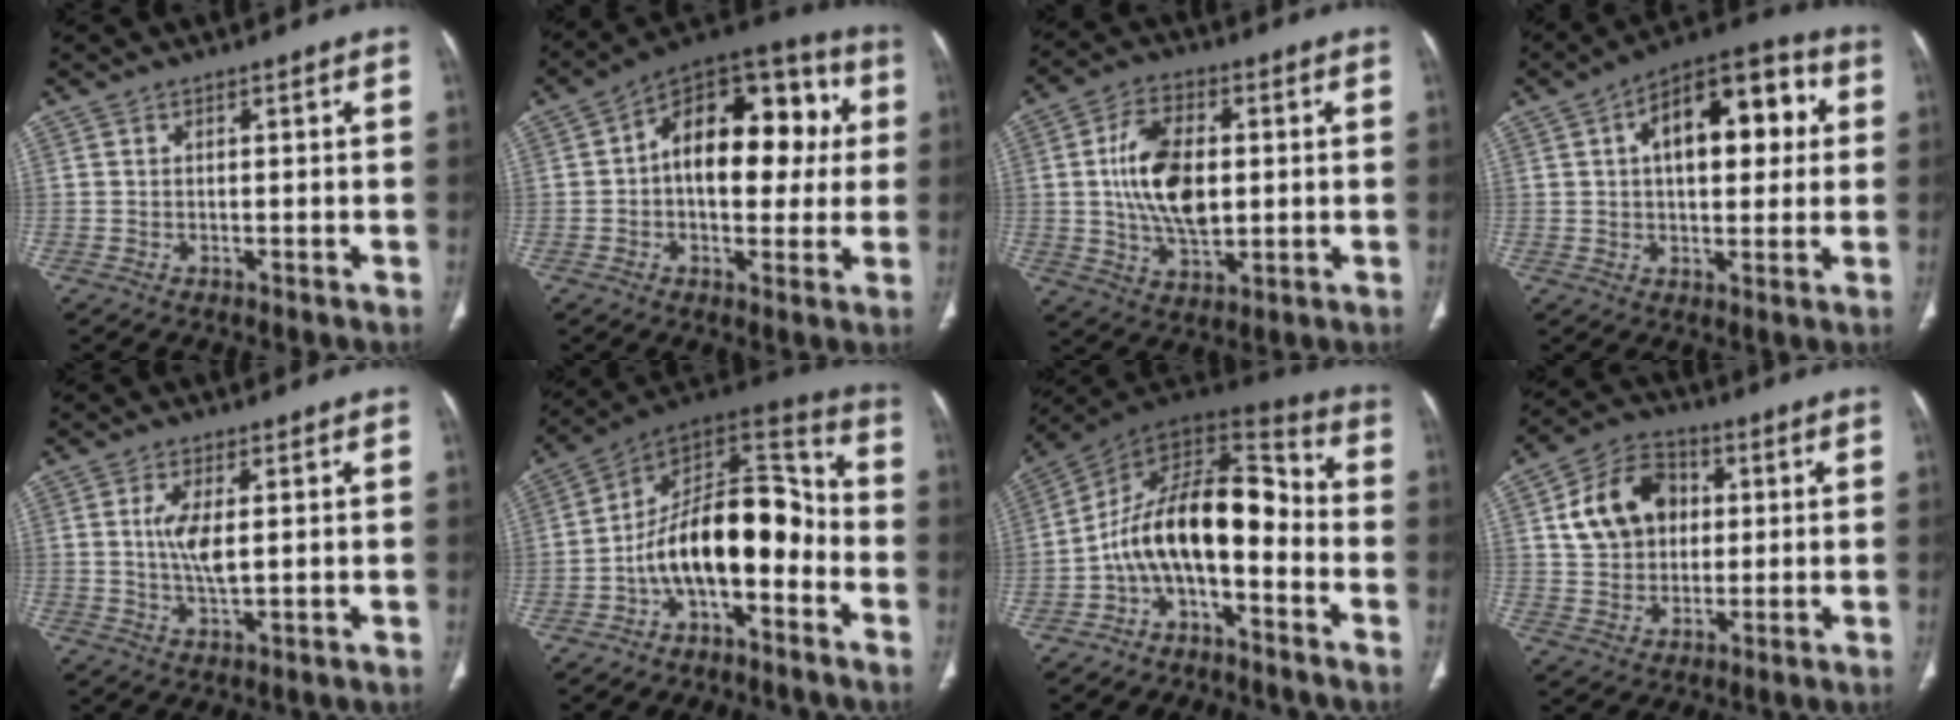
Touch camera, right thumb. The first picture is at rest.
{"total": 20.6, "force": [2.5, 12.1, 16.5], "torque": [-0.194, 0.038, 0.027]}
{"total": 14.0, "force": [1.0, 8.0, 11.4], "torque": [-0.196, 0.001, 0.021]}
{"total": 17.5, "force": [4.1, 9.1, 14.4], "torque": [-0.172, 0.028, 0.055]}
{"total": 5.8, "force": [0.8, 2.0, 5.4], "torque": [-0.117, -0.010, 0.017]}
{"total": 17.4, "force": [-5.1, 9.0, 14.0], "torque": [-0.201, 0.090, -0.089]}
{"total": 15.3, "force": [-4.3, 7.6, 12.5], "torque": [-0.188, 0.102, -0.083]}
{"total": 13.0, "force": [2.8, 10.1, 7.7], "torque": [-0.109, 0.010, 0.046]}